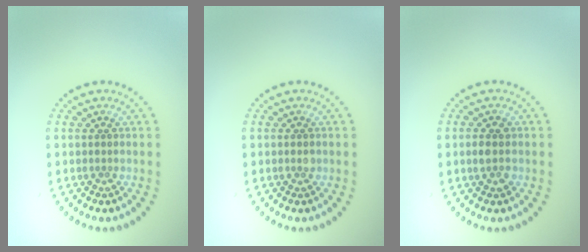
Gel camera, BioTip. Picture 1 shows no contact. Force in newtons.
{"total": 0.7, "press": 0.7, "slide": 0.1}
{"total": 1.6, "press": 1.6, "slide": 0.1}